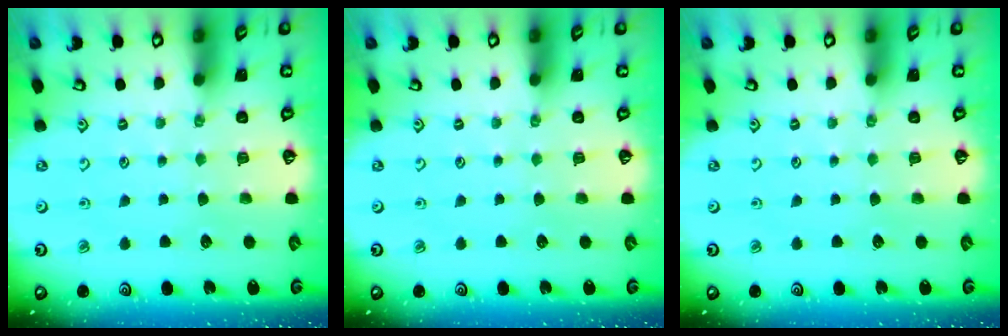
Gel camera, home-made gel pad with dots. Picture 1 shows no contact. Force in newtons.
{"total": 0.0}
{"total": 0.0}